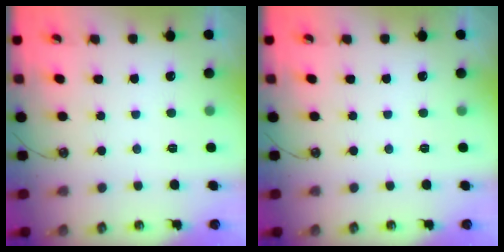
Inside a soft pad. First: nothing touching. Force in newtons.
{"total": 0.0}